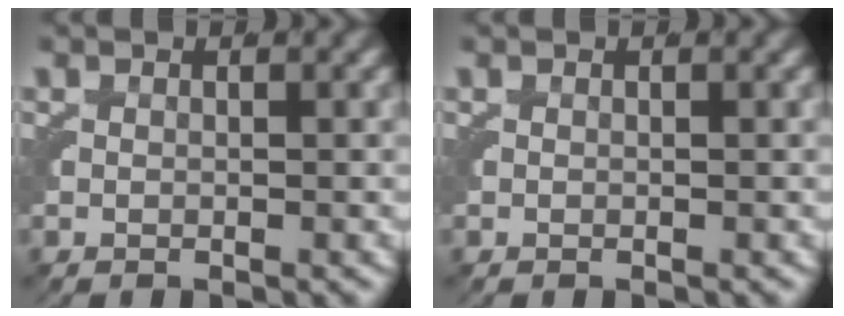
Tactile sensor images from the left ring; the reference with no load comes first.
{"total": 0.0}